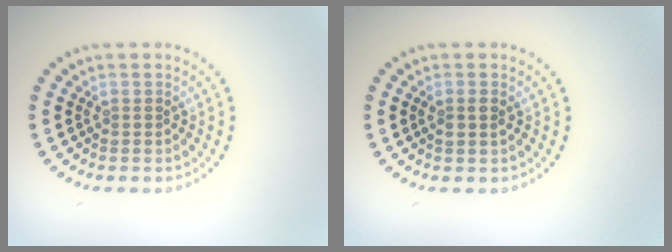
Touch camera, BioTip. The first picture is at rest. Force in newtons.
{"total": 1.1, "press": 1.0, "slide": 0.3}